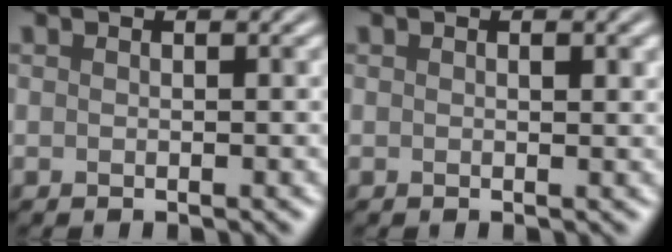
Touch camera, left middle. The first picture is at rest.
{"total": 0.7, "force": [0.2, 0.1, 0.6], "torque": [-0.010, -0.005, 0.005]}